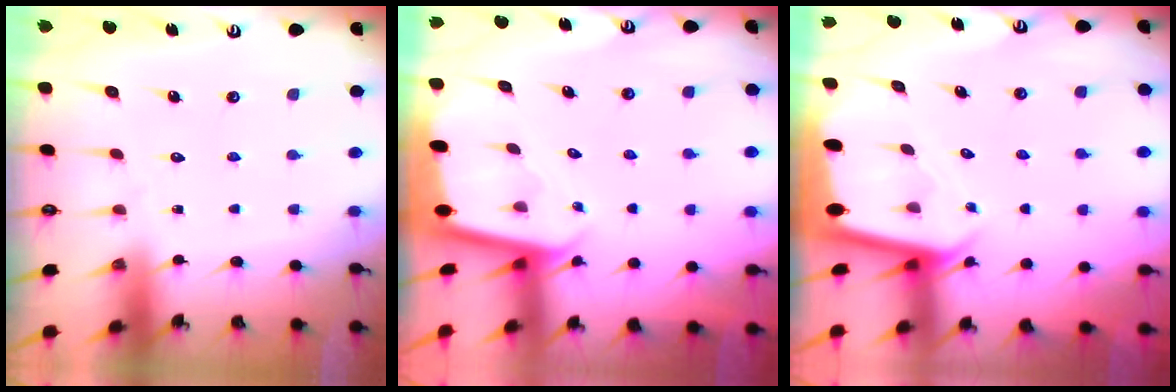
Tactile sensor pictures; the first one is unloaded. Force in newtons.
{"total": 1.8, "press": 1.7, "slide": 0.2}
{"total": 2.4, "press": 2.4, "slide": 0.2}